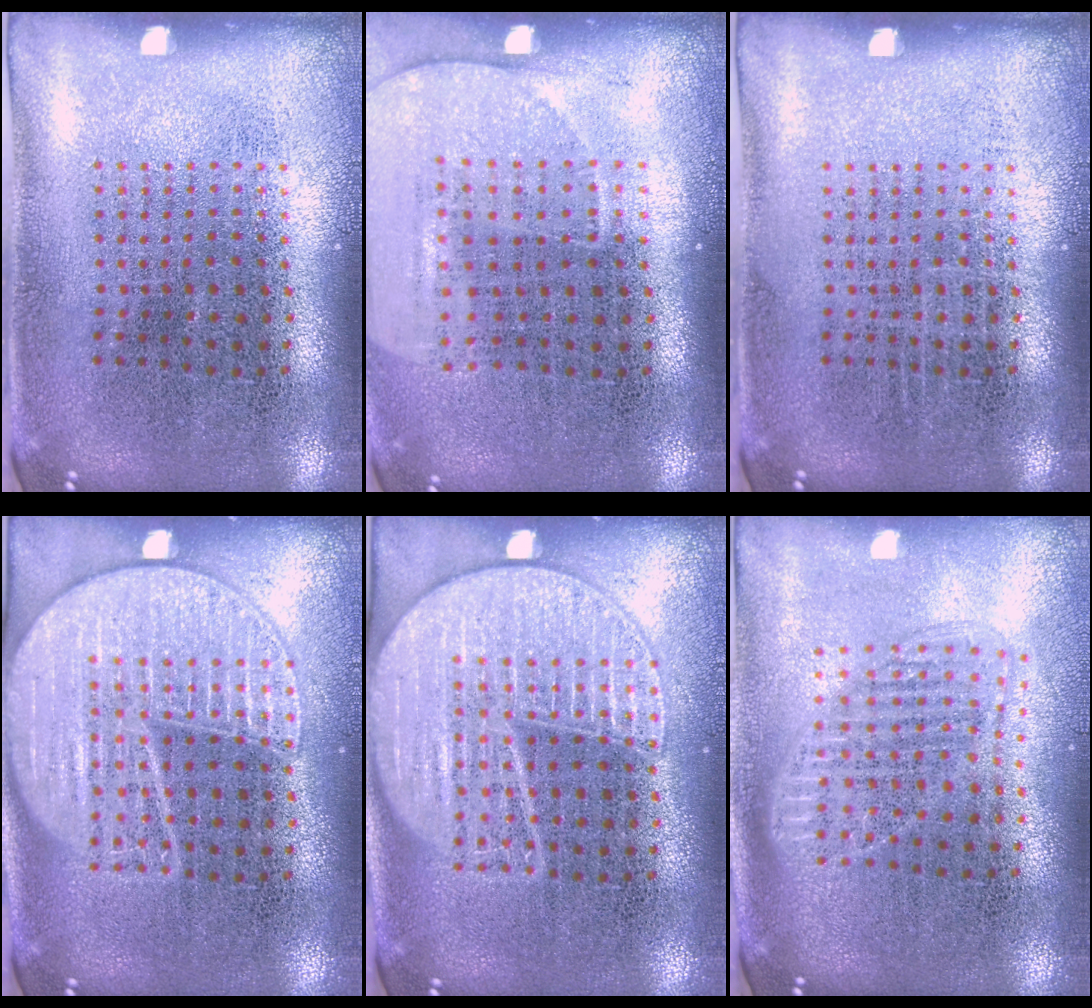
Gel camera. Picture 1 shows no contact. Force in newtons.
{"total": 1.4, "press": 1.3, "slide": 0.4}
{"total": 0.0}
{"total": 2.5, "press": 2.5, "slide": 0.2}
{"total": 2.5, "press": 2.5, "slide": 0.2}
{"total": 1.6, "press": 1.3, "slide": 0.8}